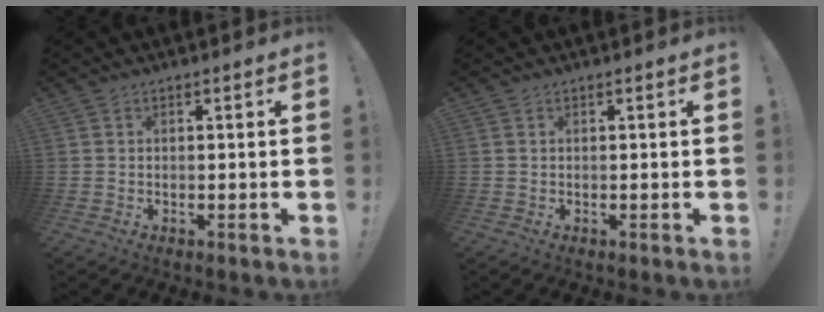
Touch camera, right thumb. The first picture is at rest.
{"total": 0.0}